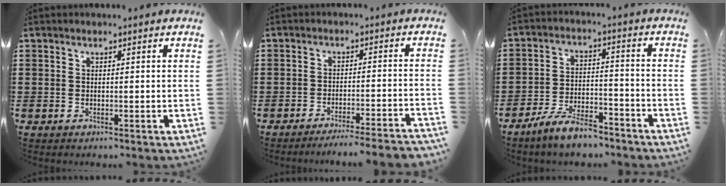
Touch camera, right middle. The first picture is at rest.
{"total": 3.8, "force": [-3.6, -0.4, 1.0], "torque": [-0.016, -0.003, -0.073]}
{"total": 7.3, "force": [-6.4, 1.5, 3.3], "torque": [-0.073, 0.005, -0.123]}